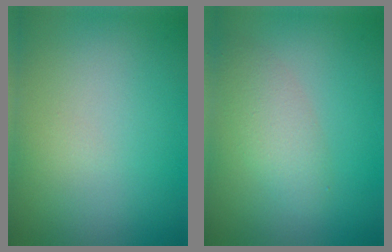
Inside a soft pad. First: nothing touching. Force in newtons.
{"total": 2.8, "press": 2.8, "slide": 0.0}